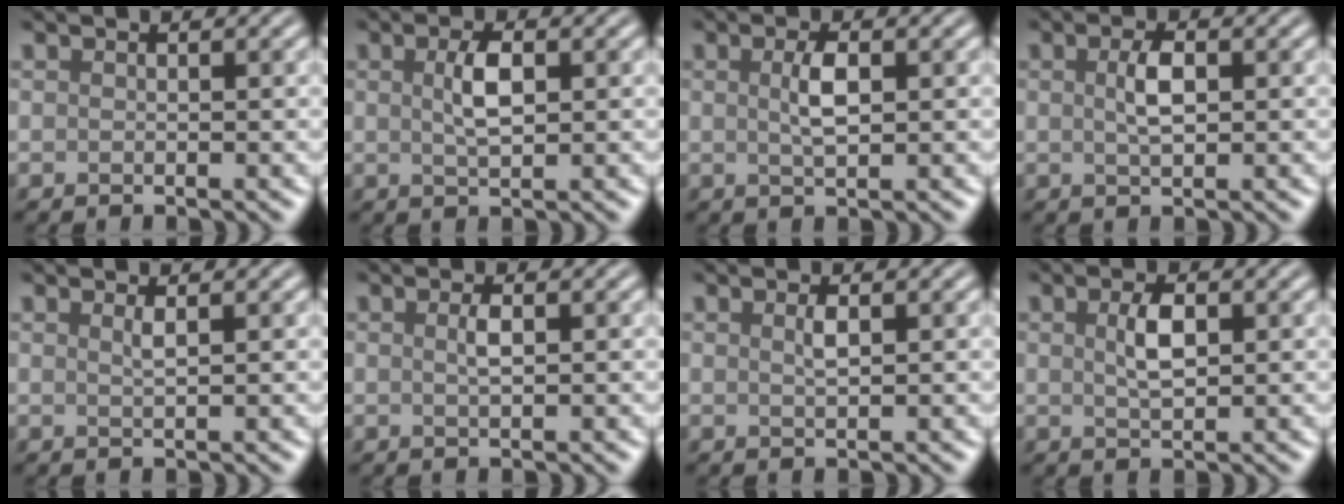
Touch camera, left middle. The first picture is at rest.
{"total": 2.7, "force": [0.6, 1.0, 2.4], "torque": [-0.052, 0.002, 0.012]}
{"total": 2.3, "force": [0.5, 0.8, 2.2], "torque": [-0.045, 0.002, 0.009]}
{"total": 2.3, "force": [0.4, 0.9, 2.1], "torque": [-0.045, 0.003, 0.007]}
{"total": 1.0, "force": [0.5, 0.2, 0.8], "torque": [-0.011, 0.001, 0.007]}
{"total": 1.2, "force": [0.3, 0.3, 1.2], "torque": [-0.023, 0.003, 0.005]}
{"total": 1.1, "force": [0.4, 0.2, 1.0], "torque": [-0.019, 0.001, 0.007]}
{"total": 2.6, "force": [0.6, 1.1, 2.3], "torque": [-0.049, 0.001, 0.013]}